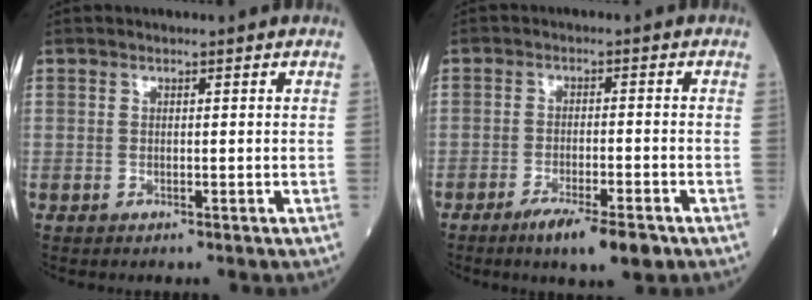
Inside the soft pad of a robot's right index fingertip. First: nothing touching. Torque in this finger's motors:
{"motor_torque": [0.43, -0.35, 0.07, 0.08]}